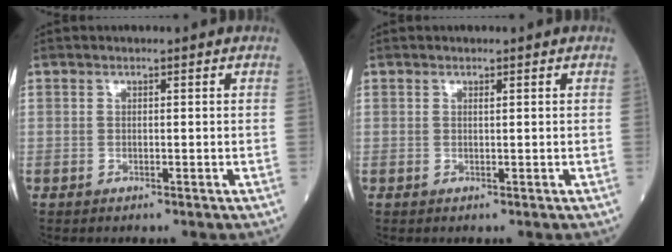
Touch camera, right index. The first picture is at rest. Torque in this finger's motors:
{"motor_torque": [0.00, 0.02, -0.04, 0.01]}